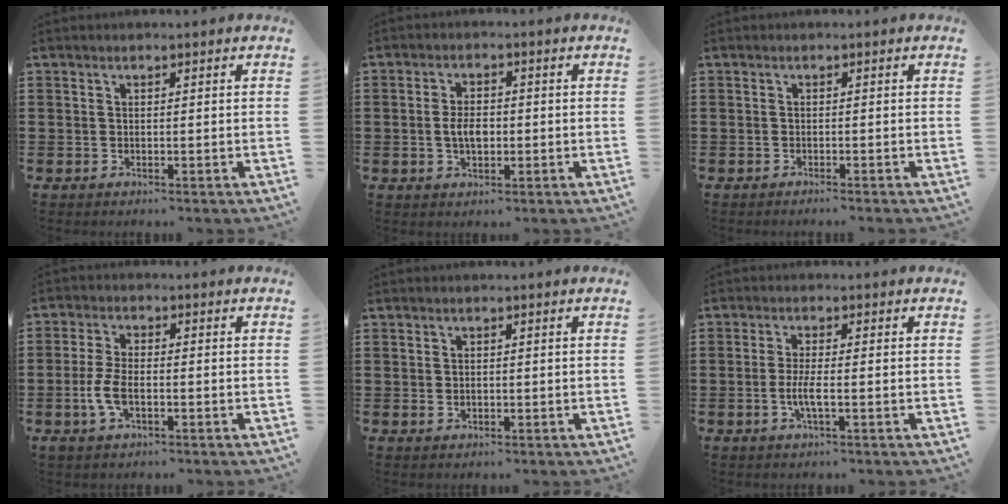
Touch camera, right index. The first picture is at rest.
{"total": 3.9, "force": [-0.4, 2.0, 3.4], "torque": [-0.065, -0.003, -0.011]}
{"total": 0.7, "force": [-0.6, -0.3, 0.1], "torque": [-0.004, -0.004, -0.012]}
{"total": 4.4, "force": [-1.4, 1.7, 3.8], "torque": [-0.097, -0.008, -0.032]}
{"total": 0.8, "force": [-0.1, 0.5, 0.6], "torque": [-0.015, 0.001, -0.001]}
{"total": 3.5, "force": [-1.1, 0.4, 3.3], "torque": [-0.072, -0.009, -0.024]}